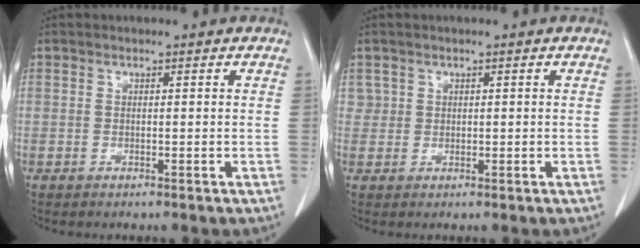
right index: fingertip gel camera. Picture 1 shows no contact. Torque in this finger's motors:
{"motor_torque": [-0.23, 0.27, -0.06, -0.01]}